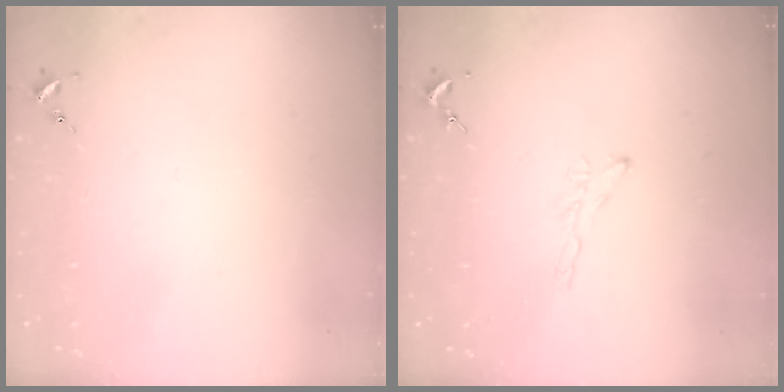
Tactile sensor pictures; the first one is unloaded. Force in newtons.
{"total": 4.2, "press": 4.2, "slide": 0.5}